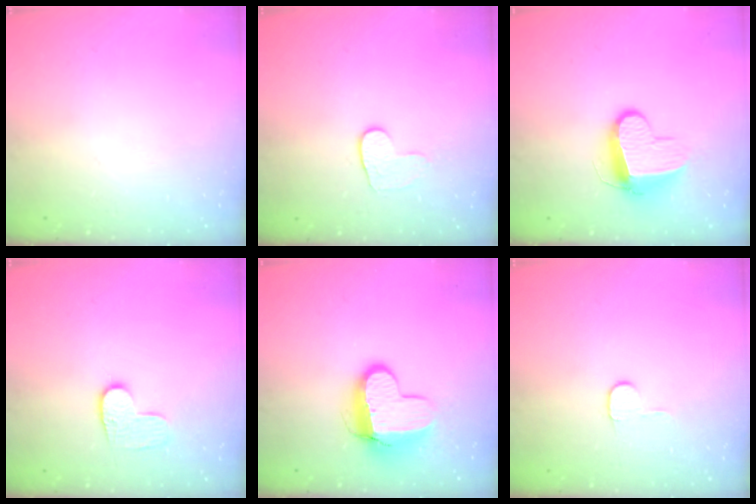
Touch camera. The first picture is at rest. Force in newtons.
{"total": 5.6, "press": 5.5, "slide": 0.5}
{"total": 9.6, "press": 9.5, "slide": 0.9}
{"total": 7.0, "press": 7.0, "slide": 0.2}
{"total": 10.5, "press": 10.4, "slide": 0.8}
{"total": 4.7, "press": 4.7, "slide": 0.5}